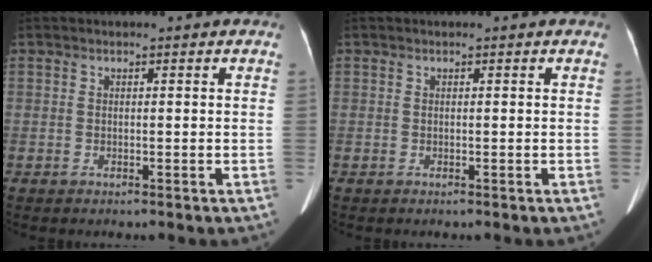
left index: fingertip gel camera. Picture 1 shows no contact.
{"total": 0.0}